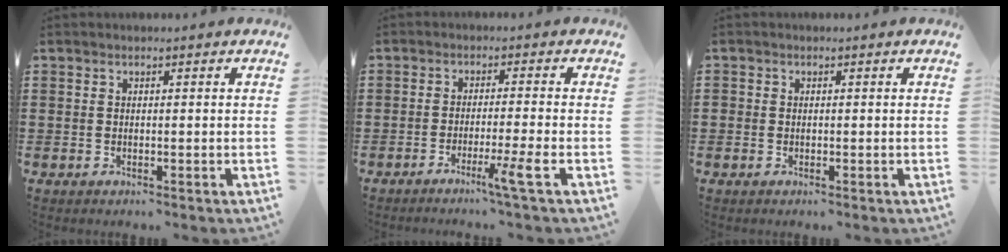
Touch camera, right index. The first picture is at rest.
{"total": 4.8, "force": [-2.6, -0.7, 3.9], "torque": [-0.068, -0.017, -0.045]}
{"total": 0.6, "force": [-0.2, 0.6, 0.1], "torque": [-0.003, 0.004, -0.005]}